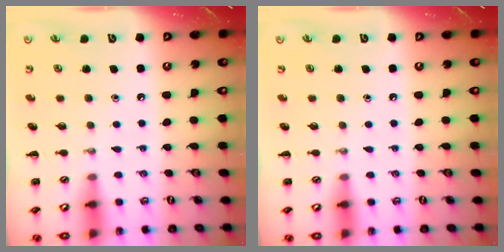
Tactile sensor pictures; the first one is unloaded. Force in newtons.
{"total": 0.0}